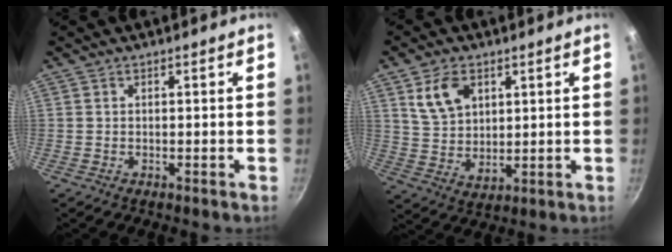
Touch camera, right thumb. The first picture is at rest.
{"total": 9.0, "force": [4.0, 5.9, 5.5], "torque": [-0.084, -0.020, 0.083]}